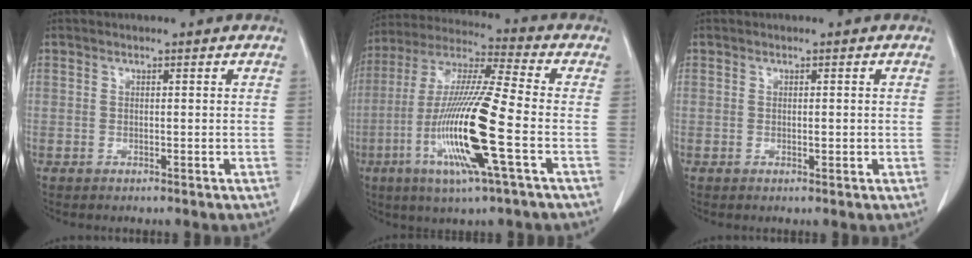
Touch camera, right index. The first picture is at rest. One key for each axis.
{"total": 17.1, "fx": -5.0, "fy": 0.2, "fz": 16.4, "tx": -0.334, "ty": -0.016, "tz": -0.099}
{"total": 0.8, "fx": 0.1, "fy": 0.5, "fz": 0.7, "tx": -0.006, "ty": 0.000, "tz": 0.004}